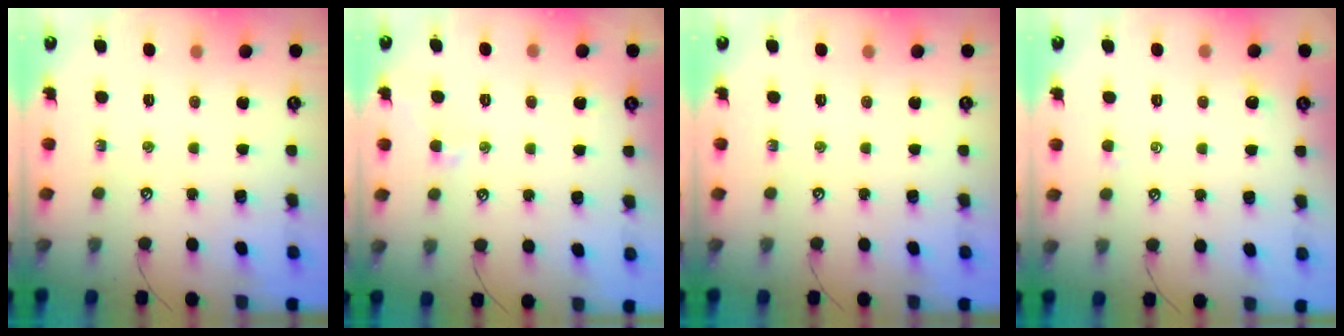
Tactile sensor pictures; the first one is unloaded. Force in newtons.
{"total": 1.0, "press": 0.8, "slide": 0.6}
{"total": 0.0}
{"total": 1.6, "press": 1.6, "slide": 0.2}